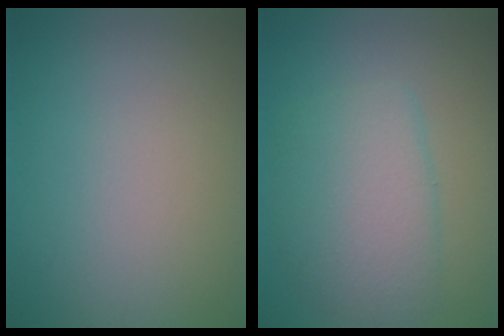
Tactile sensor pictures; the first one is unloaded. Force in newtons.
{"total": 5.1, "press": 5.1, "slide": 0.2}